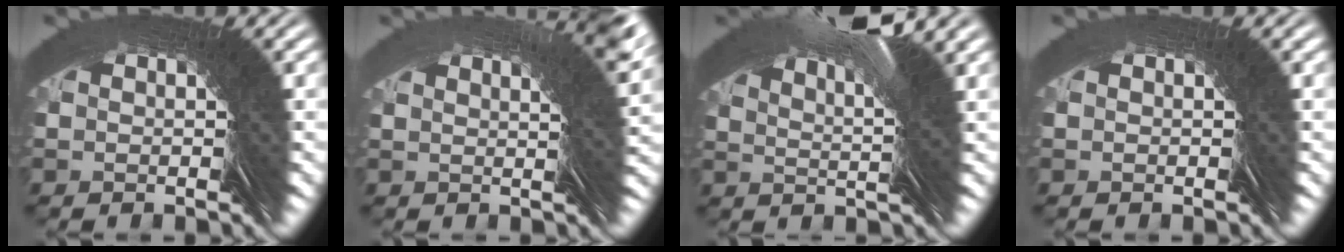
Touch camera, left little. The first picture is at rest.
{"total": 4.7, "force": [1.9, -4.3, -0.4], "torque": [0.051, 0.051, 0.020]}
{"total": 6.5, "force": [4.3, -4.9, 0.3], "torque": [0.005, 0.059, 0.062]}
{"total": 0.0}